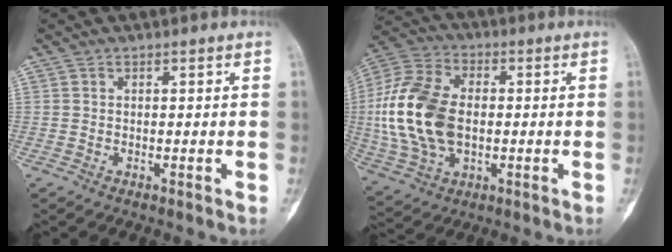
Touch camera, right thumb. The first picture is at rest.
{"total": 19.0, "force": [-0.2, 12.0, 14.7], "torque": [-0.301, 0.012, -0.001]}